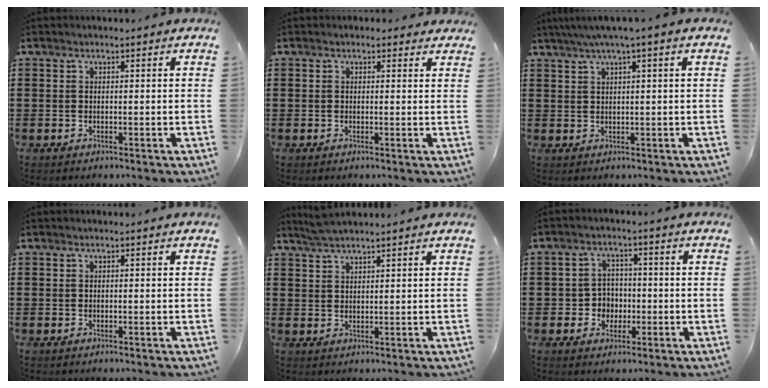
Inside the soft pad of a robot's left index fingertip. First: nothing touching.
{"total": 0.8, "force": [0.5, 0.6, 0.4], "torque": [0.000, 0.003, 0.007]}
{"total": 2.6, "force": [1.4, -0.4, 2.2], "torque": [-0.043, 0.001, 0.023]}
{"total": 0.0}
{"total": 2.5, "force": [2.4, -0.2, 0.8], "torque": [-0.020, 0.000, 0.046]}
{"total": 3.8, "force": [-0.9, 3.6, 1.0], "torque": [-0.033, 0.007, -0.021]}